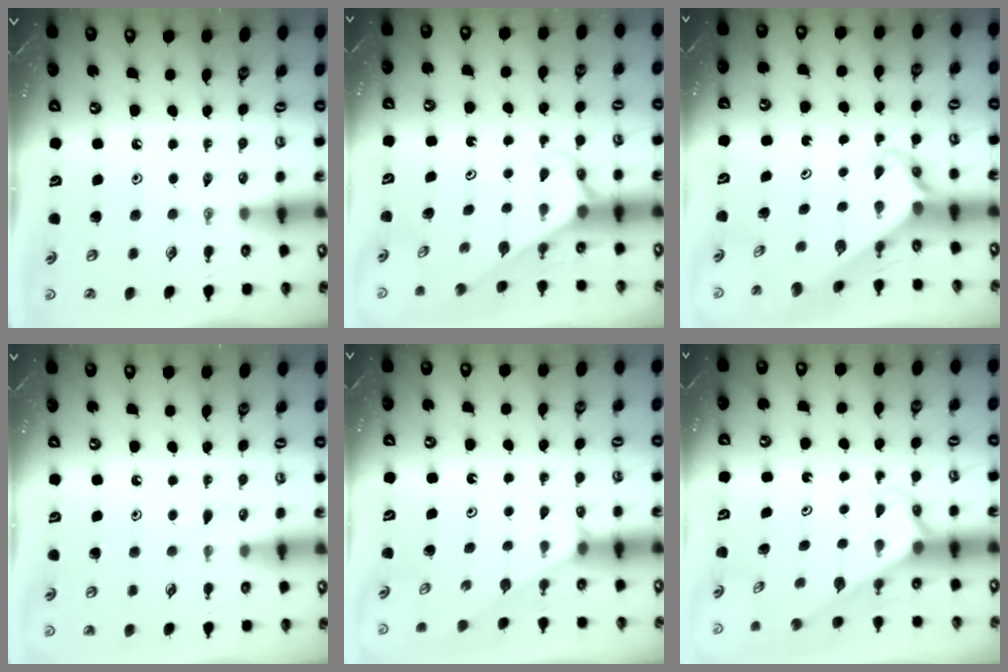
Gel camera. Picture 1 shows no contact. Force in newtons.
{"total": 2.9, "press": 2.9, "slide": 0.2}
{"total": 2.7, "press": 2.7, "slide": 0.2}
{"total": 4.7, "press": 4.7, "slide": 0.4}
{"total": 2.6, "press": 2.6, "slide": 0.3}
{"total": 2.6, "press": 2.6, "slide": 0.1}